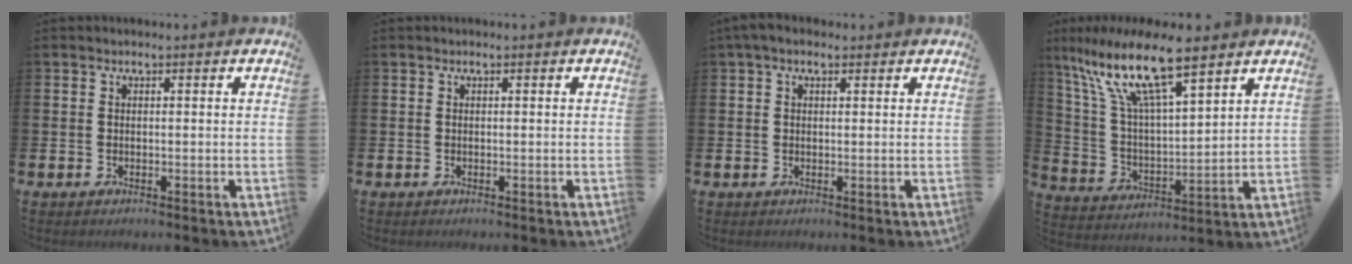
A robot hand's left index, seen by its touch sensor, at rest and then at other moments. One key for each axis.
{"total": 0.0}
{"total": 2.3, "fx": 1.4, "fy": 1.2, "fz": 1.4, "tx": -0.019, "ty": 0.007, "tz": 0.022}
{"total": 12.6, "fx": 9.4, "fy": 3.1, "fz": 7.8, "tx": -0.177, "ty": -0.037, "tz": 0.160}